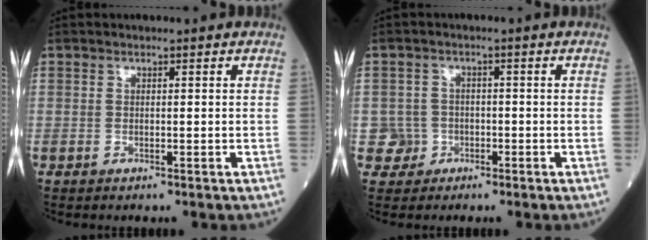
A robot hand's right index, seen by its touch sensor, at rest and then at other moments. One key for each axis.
{"total": 3.2, "fx": -1.1, "fy": 2.9, "fz": -0.6, "tx": 0.017, "ty": 0.014, "tz": -0.022}